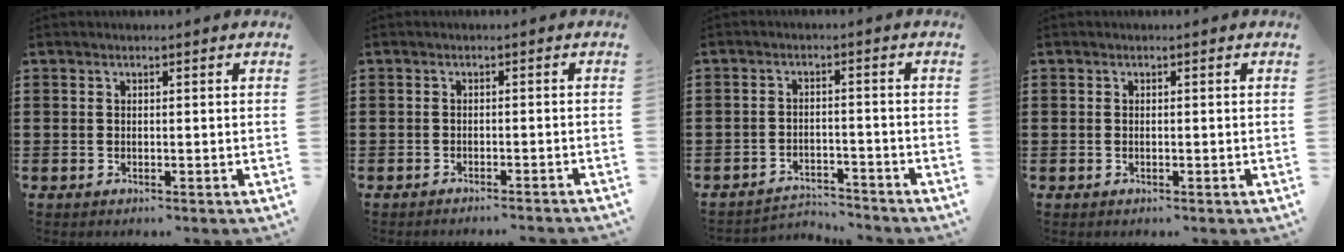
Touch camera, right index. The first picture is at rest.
{"total": 1.6, "force": [-1.5, -0.4, 0.2], "torque": [-0.004, 0.002, -0.030]}
{"total": 3.3, "force": [-3.3, 0.4, 0.3], "torque": [-0.011, 0.002, -0.069]}
{"total": 0.0}